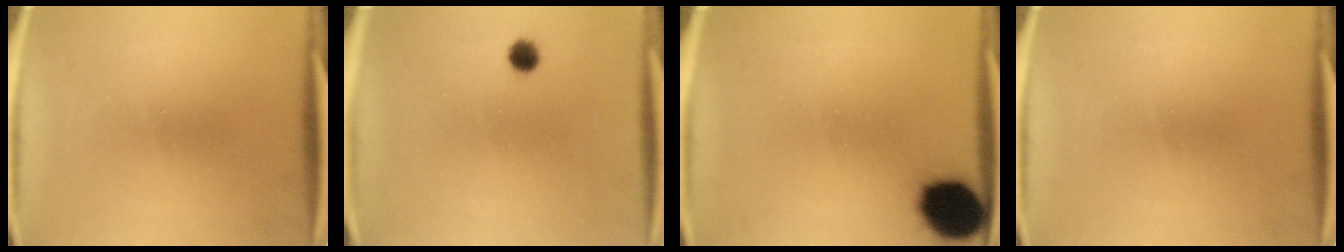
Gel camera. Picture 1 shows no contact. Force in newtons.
{"total": 2.4}
{"total": 13.7}
{"total": 0.0}